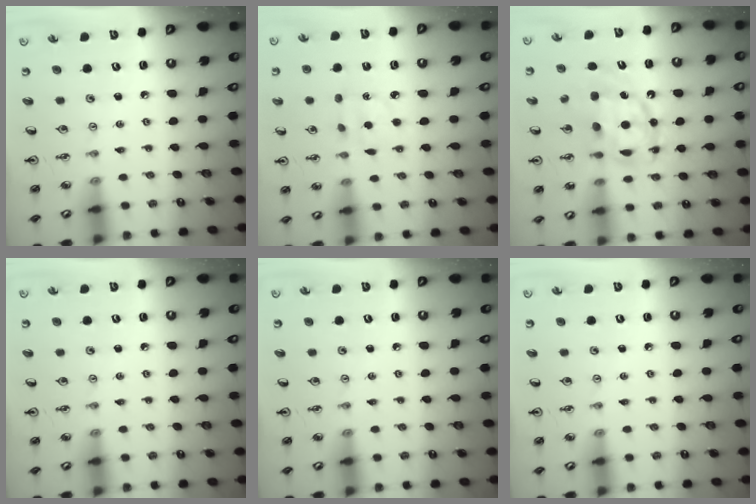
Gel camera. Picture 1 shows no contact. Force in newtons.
{"total": 3.2, "press": 3.1, "slide": 0.7}
{"total": 11.3, "press": 11.2, "slide": 1.2}
{"total": 0.0}
{"total": 0.0}
{"total": 0.0}